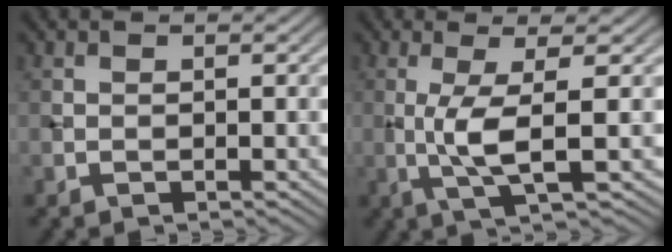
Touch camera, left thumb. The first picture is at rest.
{"total": 5.2, "force": [0.0, 0.6, 5.2], "torque": [-0.107, 0.007, -0.002]}